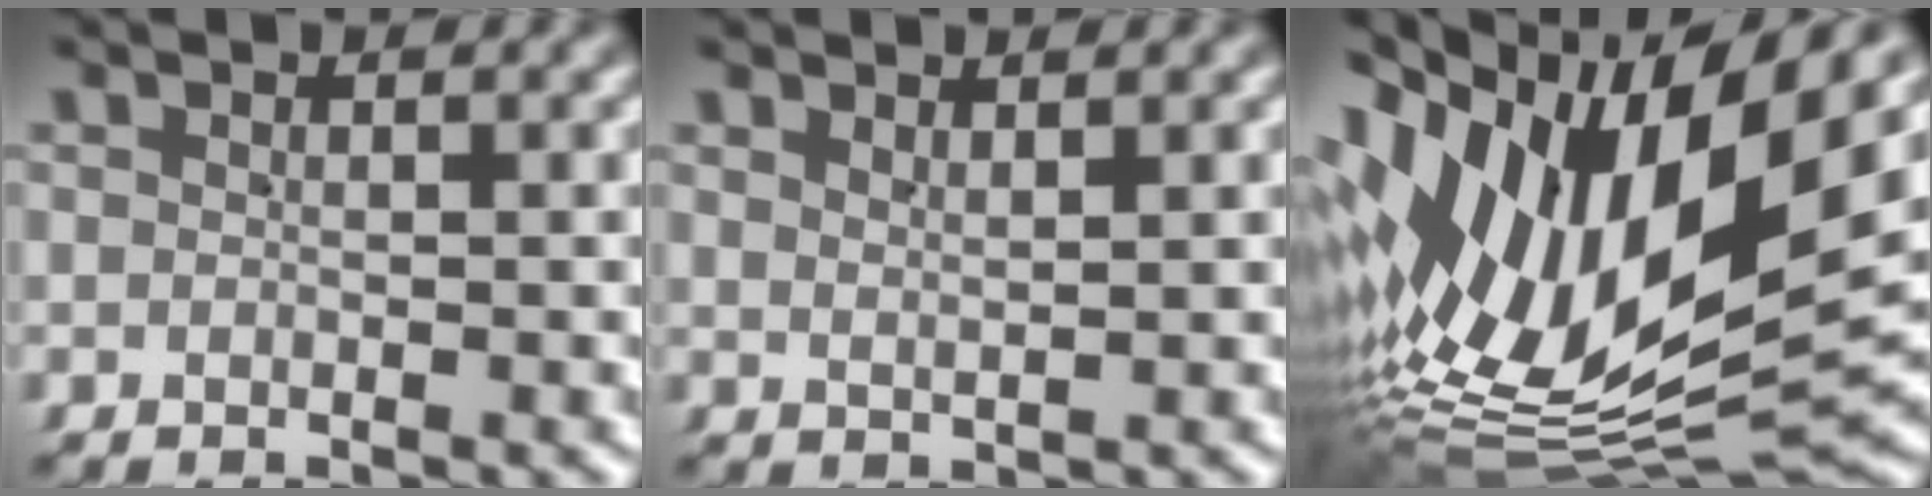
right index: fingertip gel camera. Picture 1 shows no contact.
{"total": 1.6, "force": [1.6, -0.3, 0.2], "torque": [0.000, 0.005, 0.031]}
{"total": 18.7, "force": [0.9, 11.9, 14.4], "torque": [-0.278, -0.012, 0.018]}